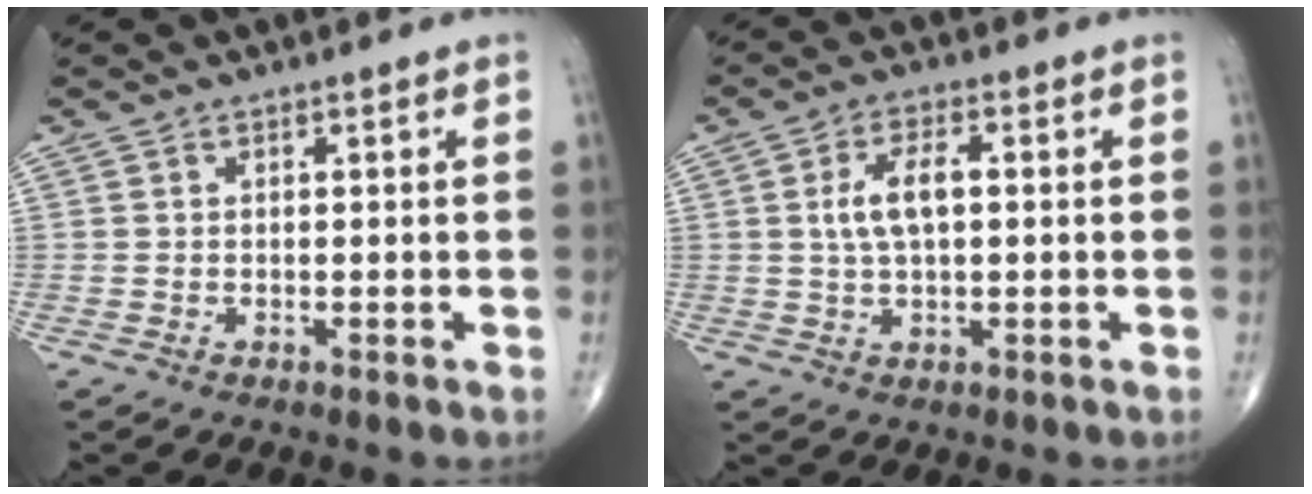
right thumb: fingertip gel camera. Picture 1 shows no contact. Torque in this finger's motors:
{"motor_torque": [0.03, 0.03, 0.84, 0.20, 0.24]}